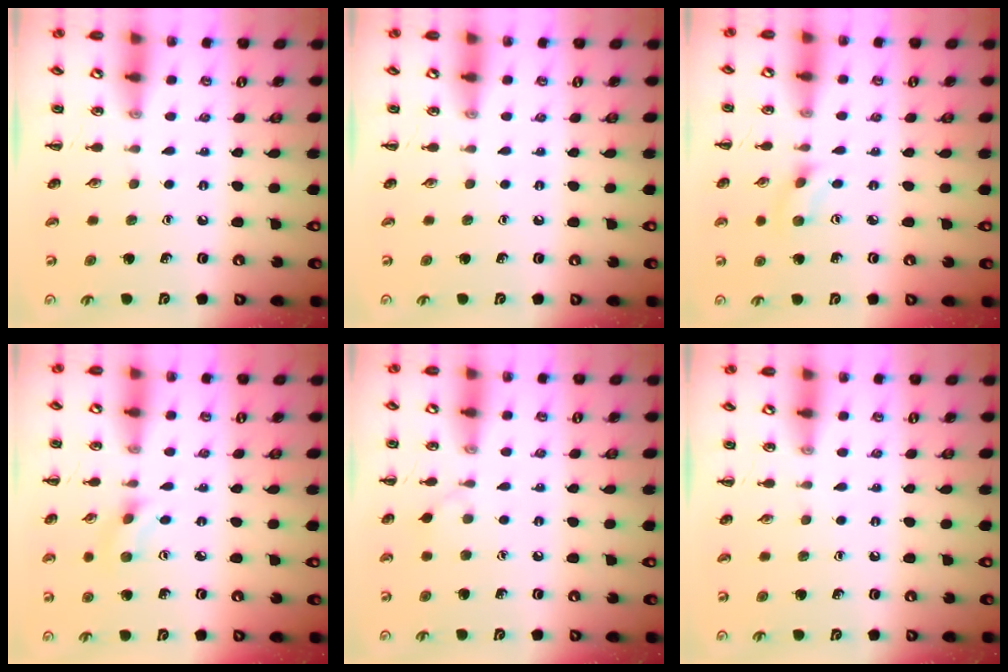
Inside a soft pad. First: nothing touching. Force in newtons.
{"total": 0.0}
{"total": 2.8, "press": 2.6, "slide": 1.0}
{"total": 1.9, "press": 1.7, "slide": 0.8}
{"total": 2.9, "press": 2.7, "slide": 1.1}
{"total": 0.0}